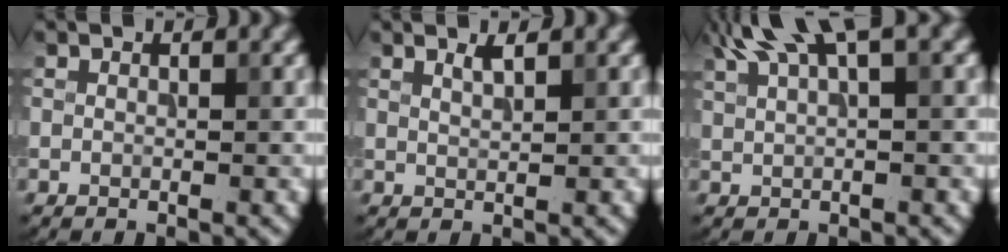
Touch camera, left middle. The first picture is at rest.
{"total": 1.1, "force": [0.8, 0.2, 0.7], "torque": [-0.009, 0.000, 0.013]}
{"total": 6.1, "force": [3.8, 1.4, 4.5], "torque": [-0.082, 0.021, 0.072]}